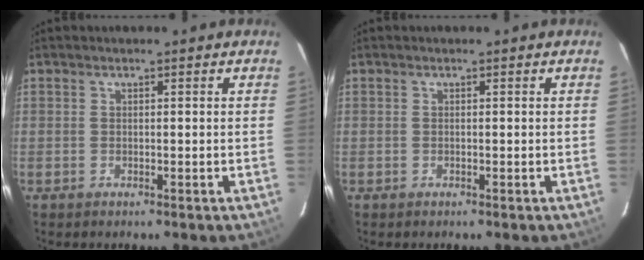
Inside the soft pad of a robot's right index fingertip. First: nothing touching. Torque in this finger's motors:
{"motor_torque": [0.15, 0.03, 0.03, 0.01]}